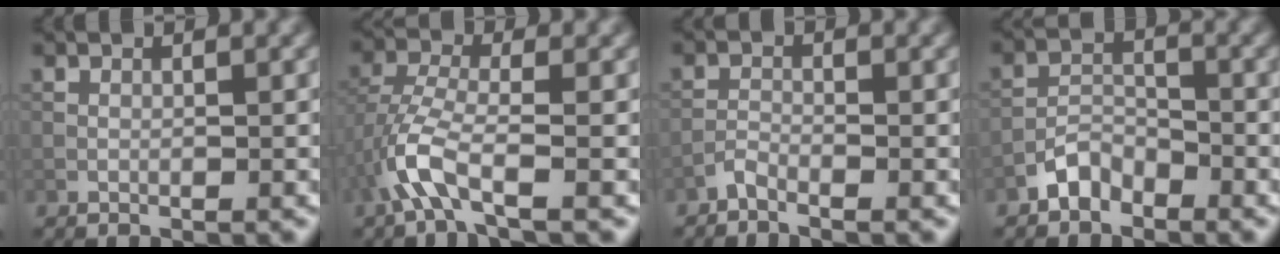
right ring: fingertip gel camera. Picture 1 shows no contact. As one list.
[{"total": 4.4, "force": [-2.4, 1.3, 3.5], "torque": [-0.082, 0.003, -0.058]}, {"total": 1.1, "force": [-1.1, 0.1, 0.4], "torque": [-0.009, 0.004, -0.026]}, {"total": 2.7, "force": [-2.1, 1.4, 1.0], "torque": [-0.012, 0.013, -0.044]}]